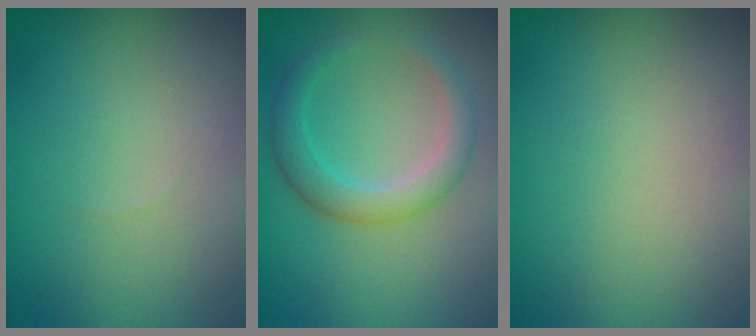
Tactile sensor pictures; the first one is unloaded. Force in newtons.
{"total": 3.3, "press": 3.3, "slide": 0.1}
{"total": 0.0}